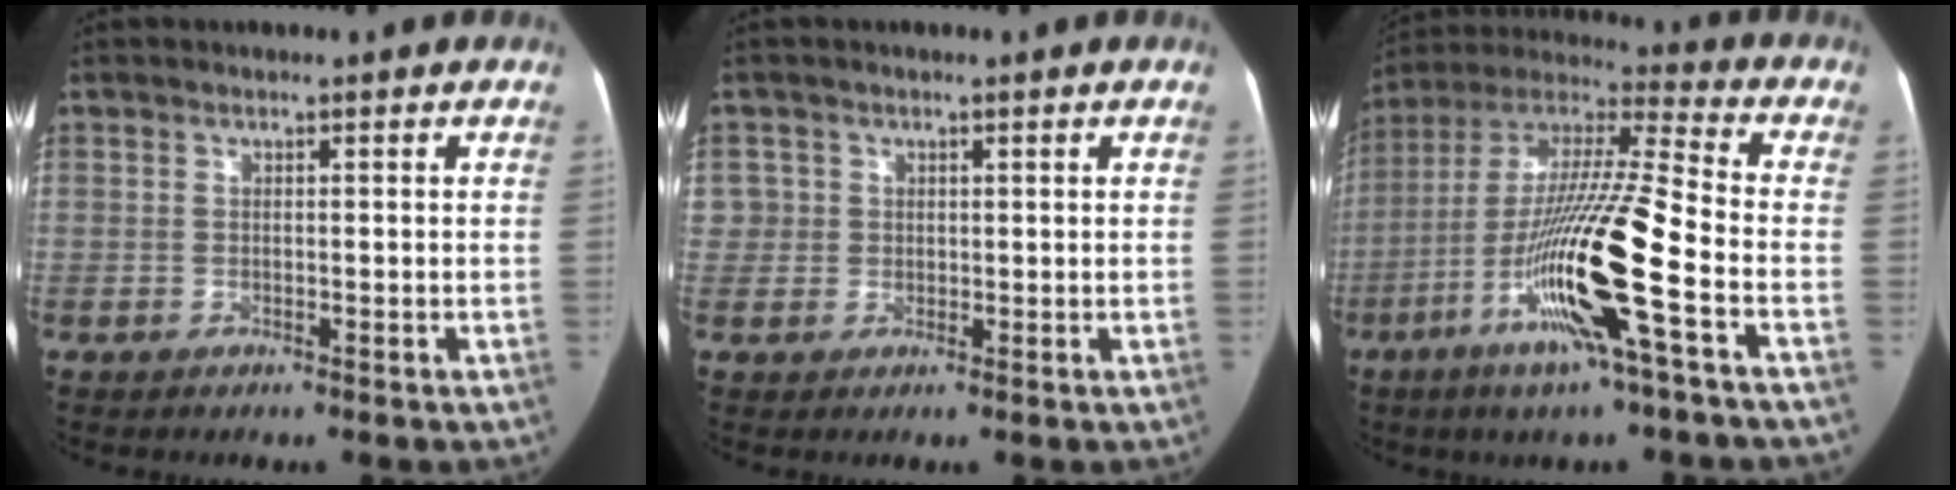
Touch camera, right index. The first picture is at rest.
{"total": 2.7, "force": [0.6, 2.6, -0.2], "torque": [0.025, 0.012, 0.010]}
{"total": 19.5, "force": [-6.8, -0.1, 18.2], "torque": [-0.363, -0.016, -0.132]}